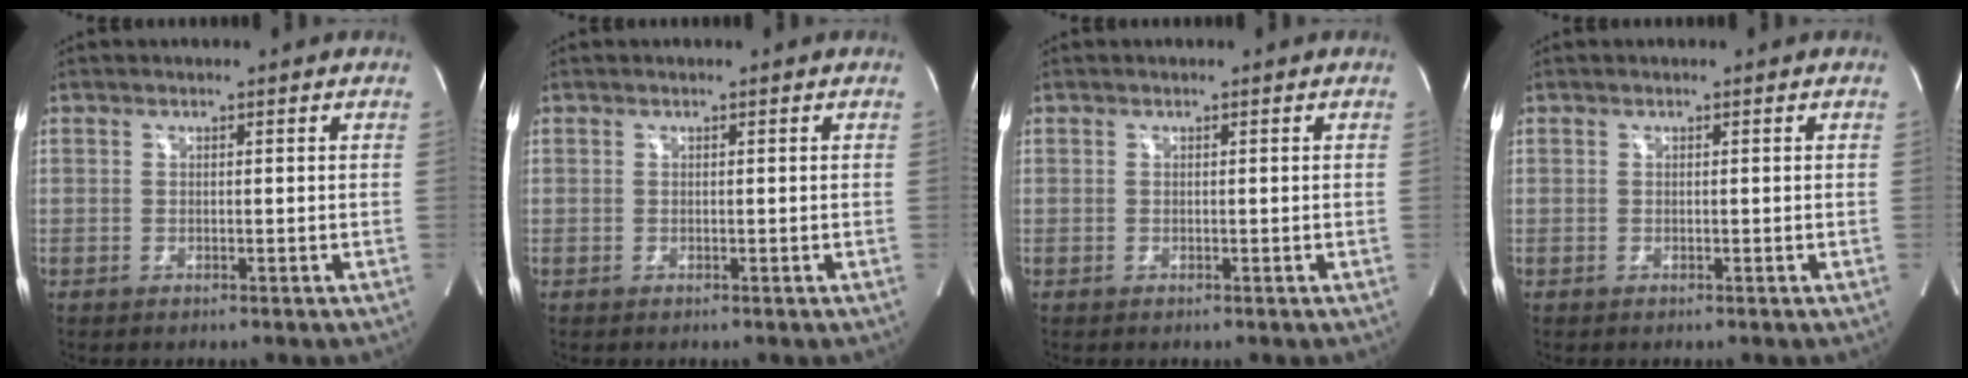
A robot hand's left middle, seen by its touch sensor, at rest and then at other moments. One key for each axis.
{"total": 0.0}
{"total": 0.0}
{"total": 0.0}